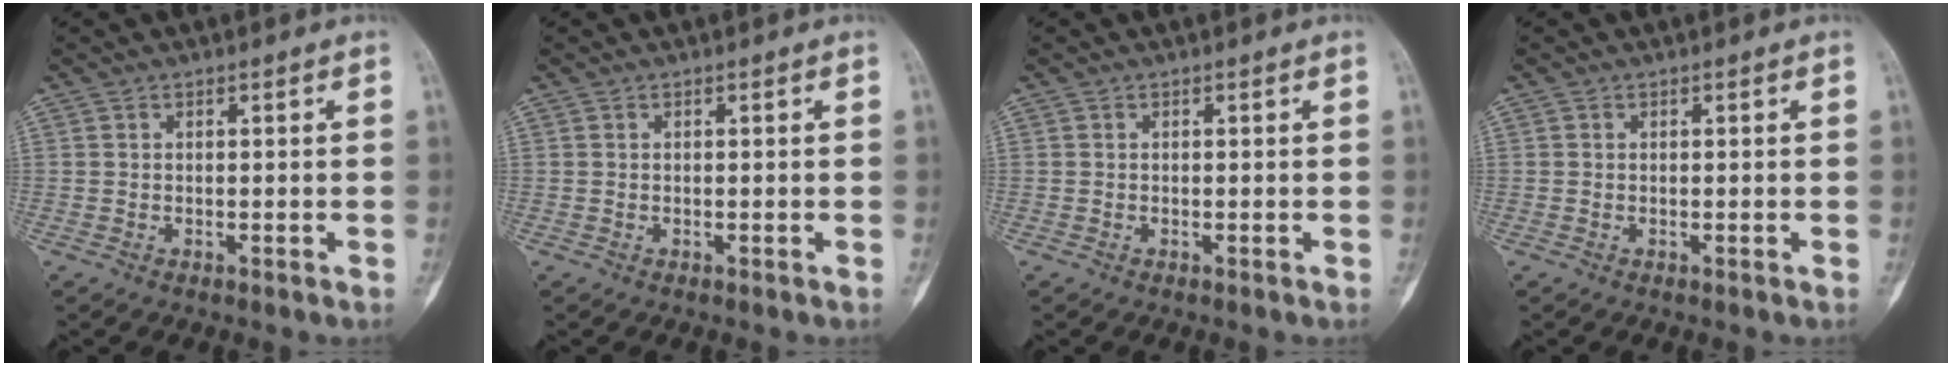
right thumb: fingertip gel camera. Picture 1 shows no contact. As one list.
[{"total": 0.0}, {"total": 0.0}, {"total": 0.0}]